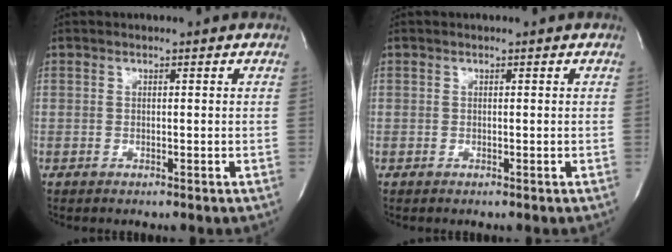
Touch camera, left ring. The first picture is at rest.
{"total": 0.0}